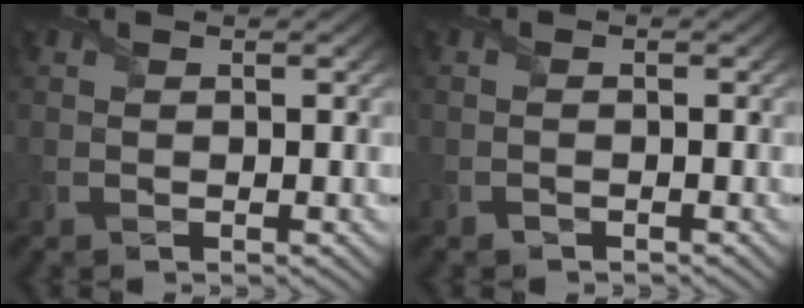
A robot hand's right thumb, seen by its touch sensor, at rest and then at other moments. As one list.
[{"total": 0.7, "force": [-0.7, 0.1, -0.1], "torque": [0.002, -0.001, -0.015]}]